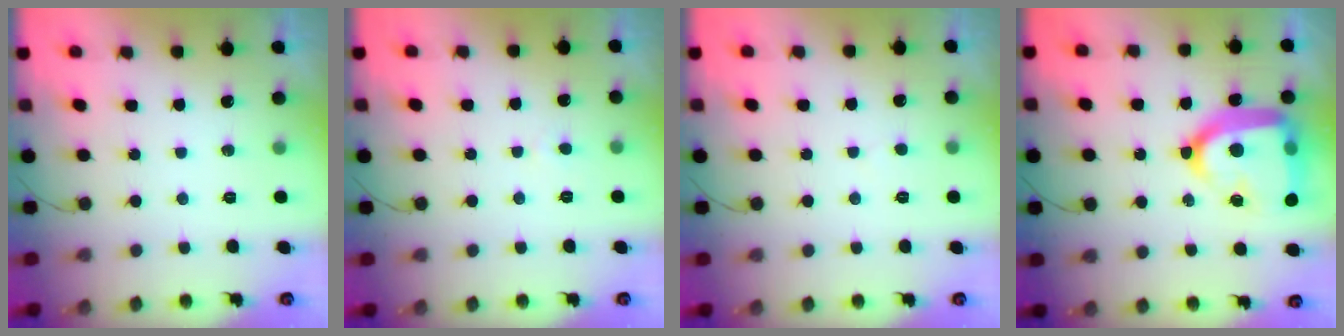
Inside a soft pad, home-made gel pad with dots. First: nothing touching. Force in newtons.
{"total": 2.0, "press": 2.0, "slide": 0.2}
{"total": 2.1, "press": 2.1, "slide": 0.1}
{"total": 24.5, "press": 24.4, "slide": 2.1}